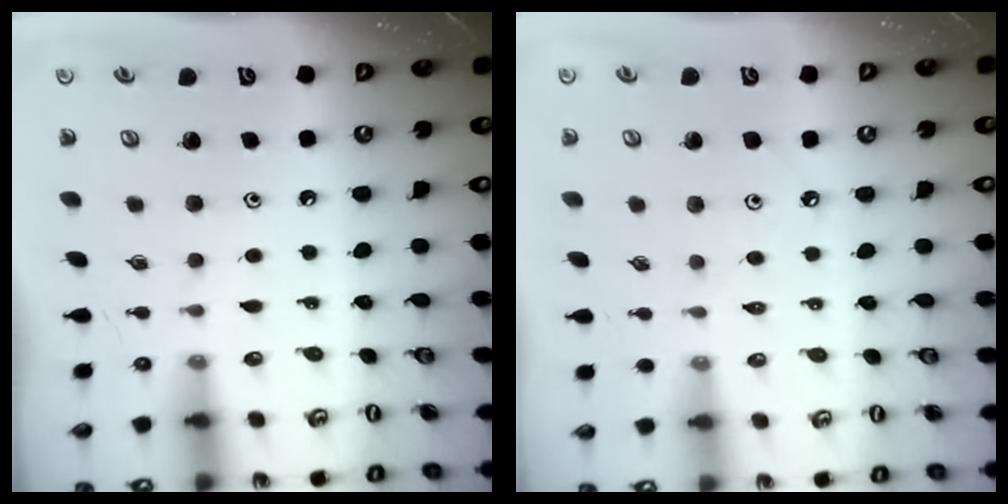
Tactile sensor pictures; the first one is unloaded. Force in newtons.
{"total": 1.7, "press": 1.6, "slide": 0.3}